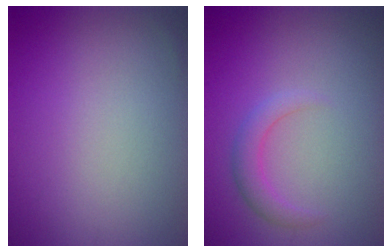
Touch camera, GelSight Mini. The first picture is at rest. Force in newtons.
{"total": 2.0, "press": 2.0, "slide": 0.1}